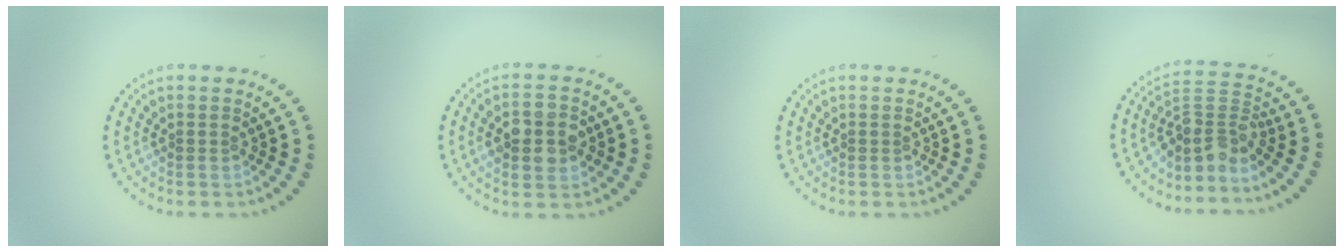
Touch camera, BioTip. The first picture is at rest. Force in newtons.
{"total": 4.5, "press": 4.5, "slide": 0.1}
{"total": 0.0}
{"total": 3.6, "press": 2.4, "slide": 2.6}